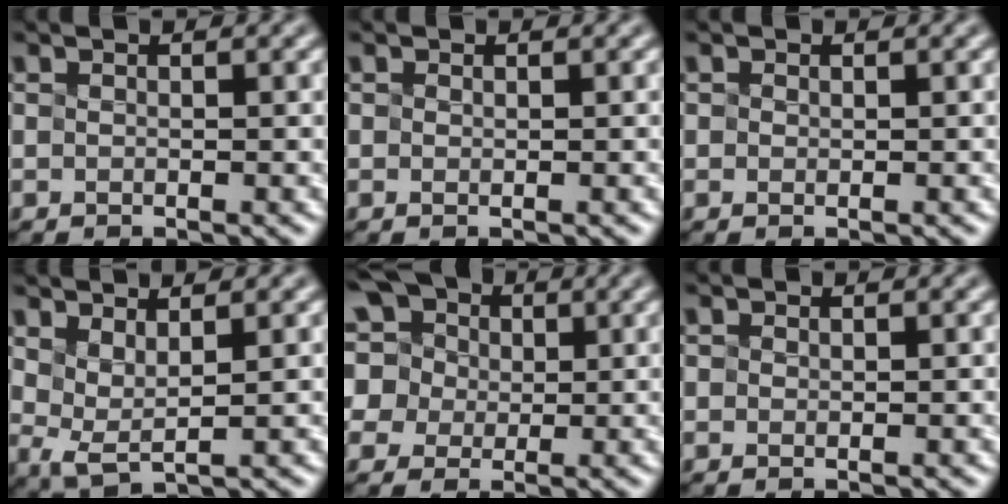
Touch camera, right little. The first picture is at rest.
{"total": 0.0}
{"total": 0.6, "force": [-0.1, -0.3, -0.5], "torque": [-0.003, 0.008, 0.010]}
{"total": 1.5, "force": [1.1, -0.1, 1.0], "torque": [-0.037, 0.005, 0.047]}
{"total": 10.8, "force": [5.4, 8.1, 4.8], "torque": [-0.103, 0.057, 0.076]}
{"total": 0.0}